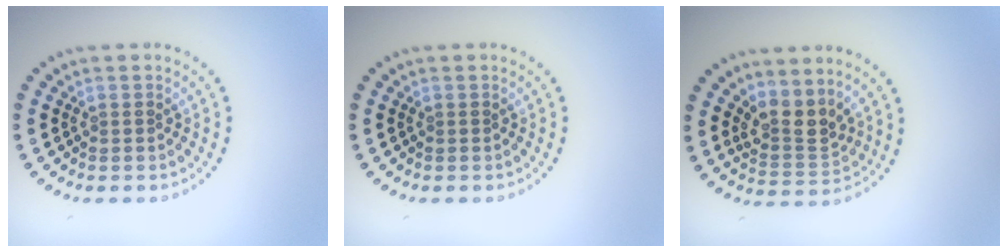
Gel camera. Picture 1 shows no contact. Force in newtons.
{"total": 0.0}
{"total": 2.9, "press": 2.2, "slide": 1.9}